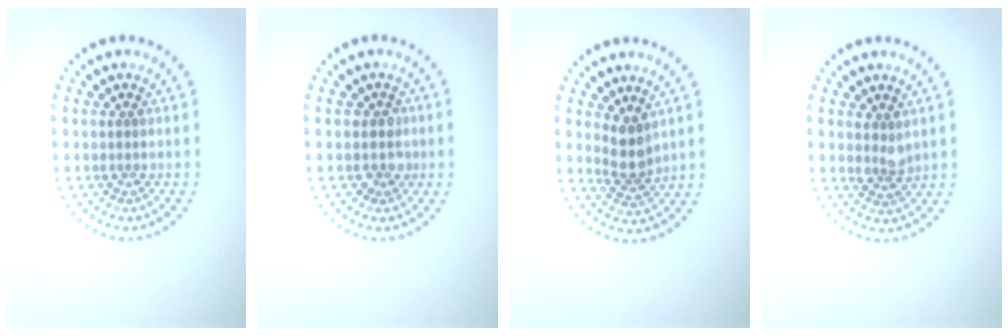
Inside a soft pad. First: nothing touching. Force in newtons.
{"total": 1.6, "press": 1.4, "slide": 0.7}
{"total": 2.5, "press": 2.0, "slide": 1.5}
{"total": 1.7, "press": 1.4, "slide": 1.0}